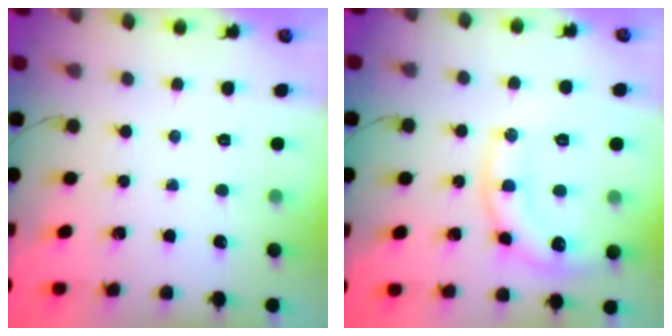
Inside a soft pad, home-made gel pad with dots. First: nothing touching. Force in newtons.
{"total": 14.3, "press": 14.3, "slide": 1.3}